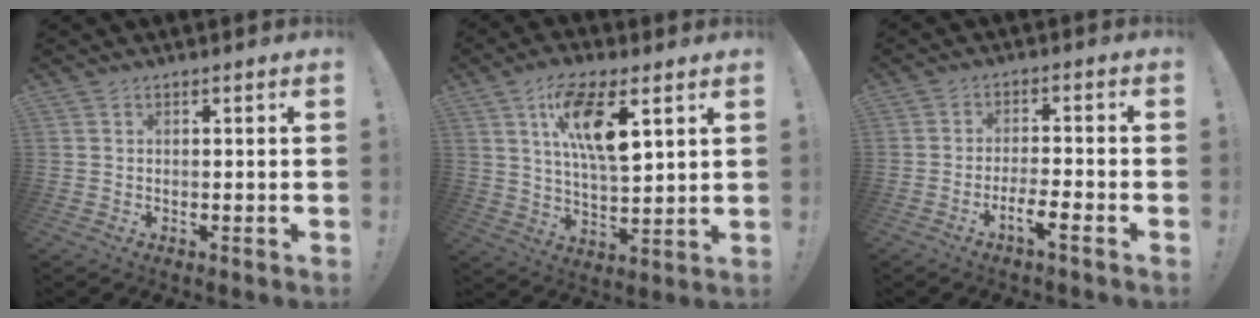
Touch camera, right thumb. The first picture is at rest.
{"total": 14.3, "force": [6.2, 5.4, 11.7], "torque": [-0.197, -0.012, 0.104]}
{"total": 6.2, "force": [-3.7, 0.8, 4.9], "torque": [-0.084, 0.010, -0.065]}